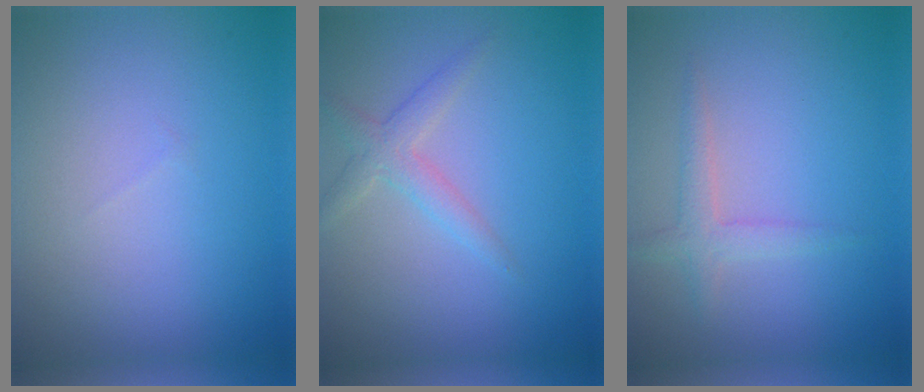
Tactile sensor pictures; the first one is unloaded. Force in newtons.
{"total": 2.1, "press": 2.1, "slide": 0.1}
{"total": 1.9, "press": 1.9, "slide": 0.1}